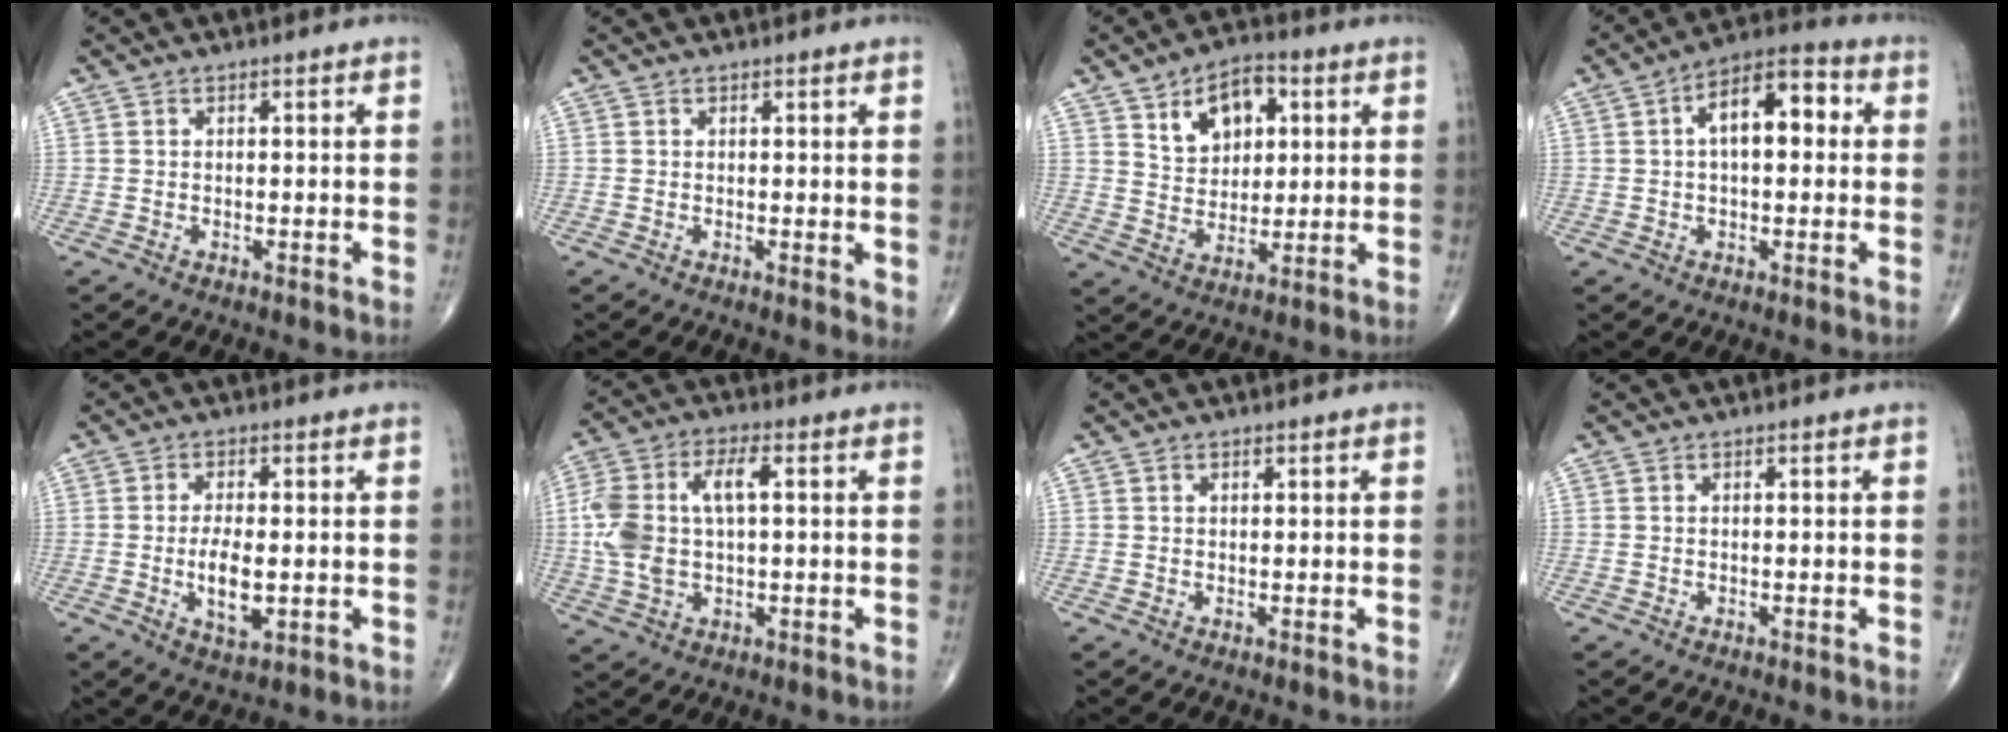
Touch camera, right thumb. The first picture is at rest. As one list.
[{"total": 1.7, "force": [0.5, 0.6, 1.5], "torque": [-0.020, -0.007, 0.006]}, {"total": 10.6, "force": [4.2, 7.0, 6.8], "torque": [-0.071, -0.011, 0.072]}, {"total": 11.0, "force": [1.8, 5.6, 9.3], "torque": [-0.133, 0.031, 0.017]}, {"total": 6.6, "force": [-0.8, 2.8, 6.0], "torque": [-0.106, -0.011, -0.012]}, {"total": 12.3, "force": [1.0, 6.4, 10.4], "torque": [-0.235, 0.021, 0.020]}, {"total": 0.6, "force": [0.4, 0.4, 0.3], "torque": [-0.001, -0.001, 0.005]}, {"total": 0.0}]